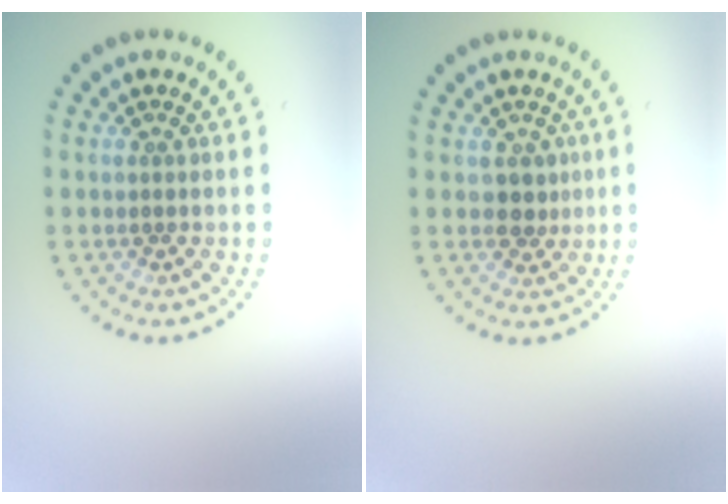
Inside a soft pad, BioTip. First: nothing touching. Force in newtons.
{"total": 1.9, "press": 1.6, "slide": 1.1}